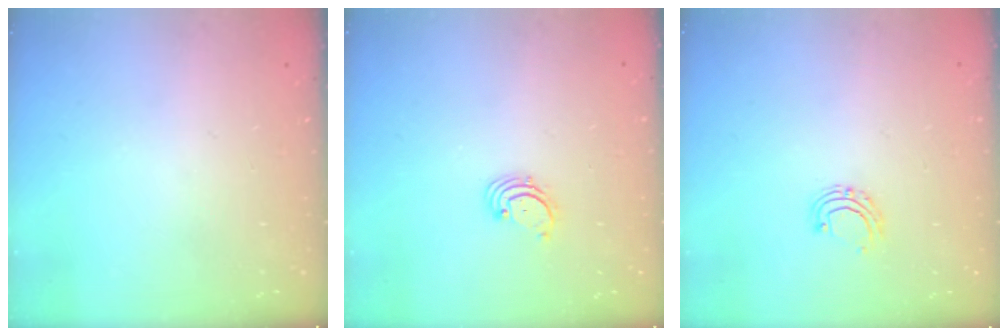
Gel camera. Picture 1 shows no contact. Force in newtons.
{"total": 1.7, "press": 1.6, "slide": 0.2}
{"total": 5.2, "press": 5.2, "slide": 0.6}